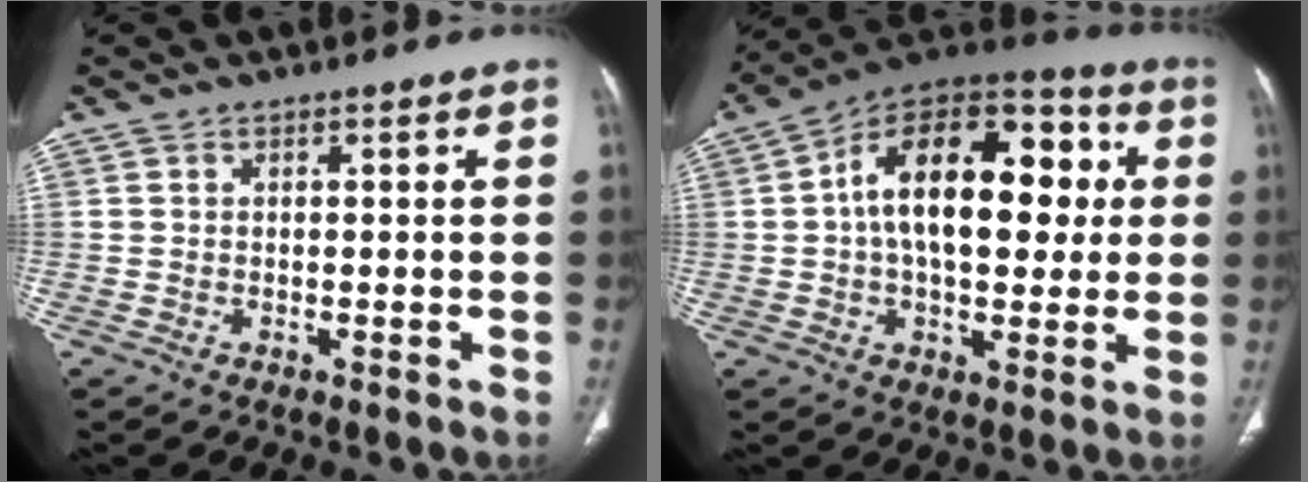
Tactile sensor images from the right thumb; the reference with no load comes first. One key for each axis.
{"total": 22.8, "fx": 2.9, "fy": 12.9, "fz": 18.6, "tx": -0.260, "ty": 0.031, "tz": 0.034}